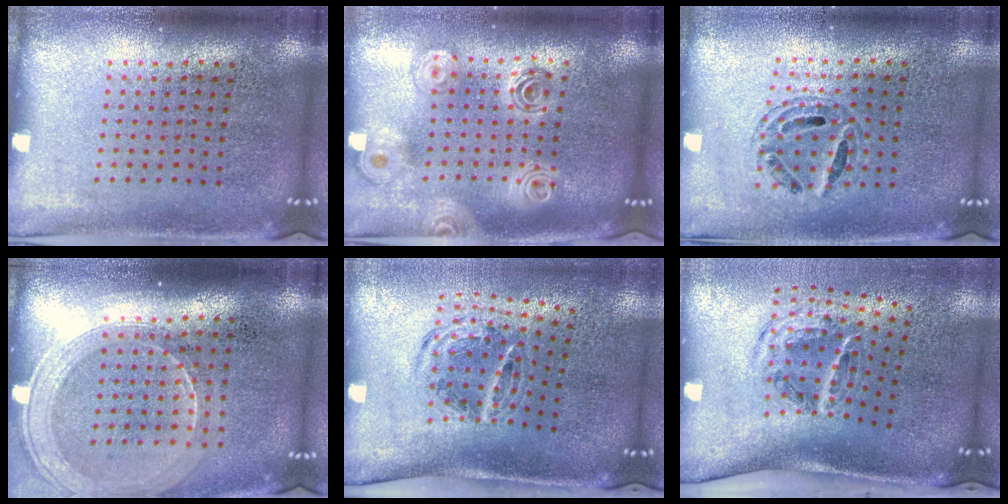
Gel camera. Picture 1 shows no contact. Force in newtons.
{"total": 2.0, "press": 1.7, "slide": 1.1}
{"total": 0.7, "press": 0.7, "slide": 0.1}
{"total": 1.8, "press": 1.6, "slide": 0.7}
{"total": 1.2, "press": 1.0, "slide": 0.5}
{"total": 2.0, "press": 1.2, "slide": 1.5}